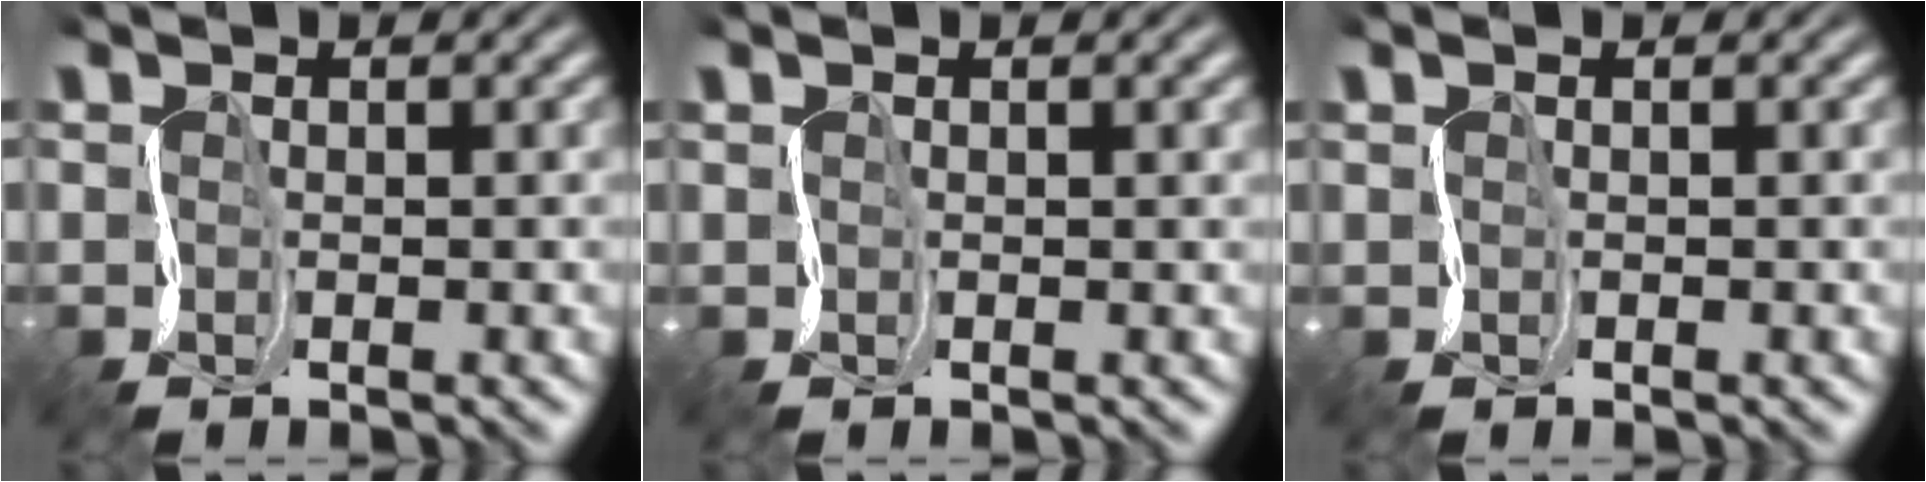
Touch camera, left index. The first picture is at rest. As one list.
[{"total": 2.2, "force": [1.4, 0.7, 1.5], "torque": [-0.024, 0.005, 0.021]}, {"total": 0.6, "force": [0.5, 0.2, 0.3], "torque": [-0.004, 0.000, 0.010]}]